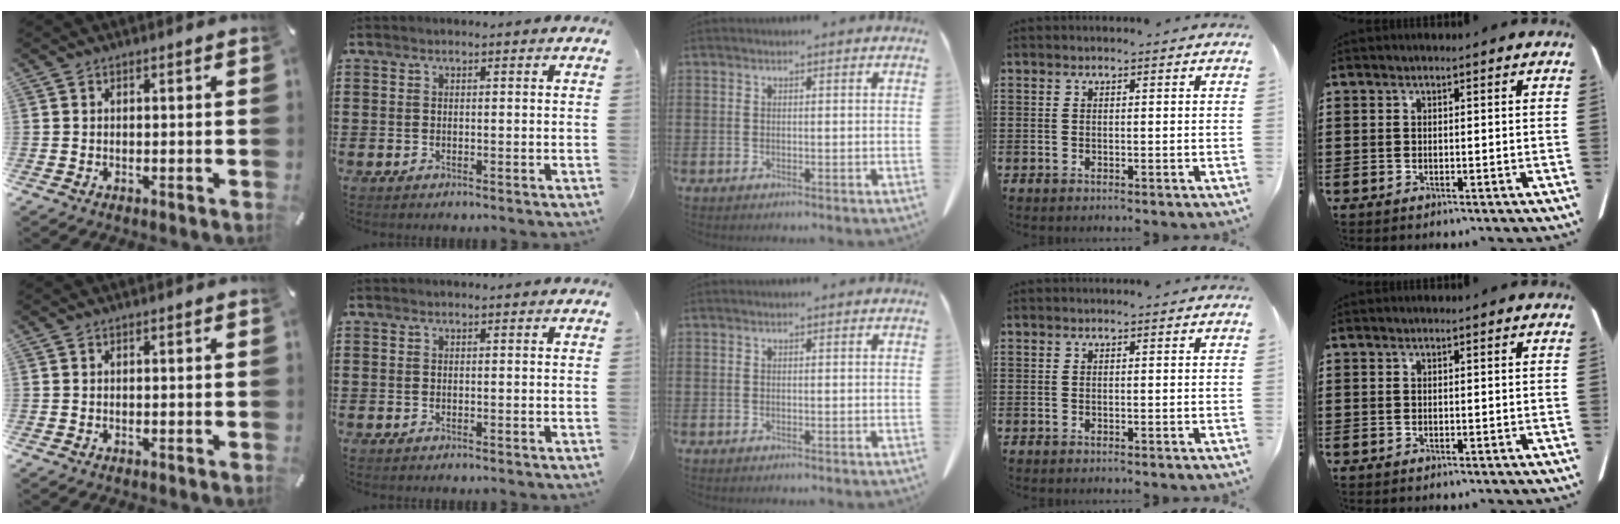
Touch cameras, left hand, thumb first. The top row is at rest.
{}